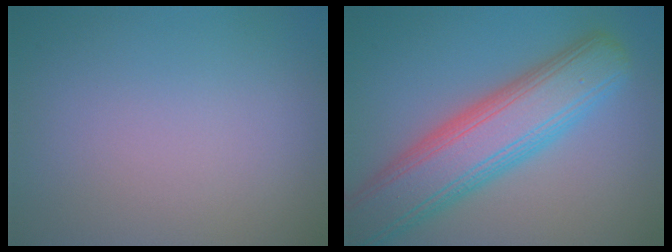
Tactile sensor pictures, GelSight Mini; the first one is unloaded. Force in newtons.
{"total": 9.0, "press": 9.0, "slide": 0.2}